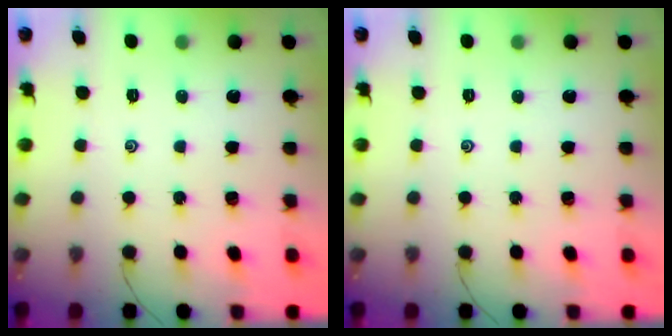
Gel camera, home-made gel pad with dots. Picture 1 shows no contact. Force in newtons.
{"total": 0.0}